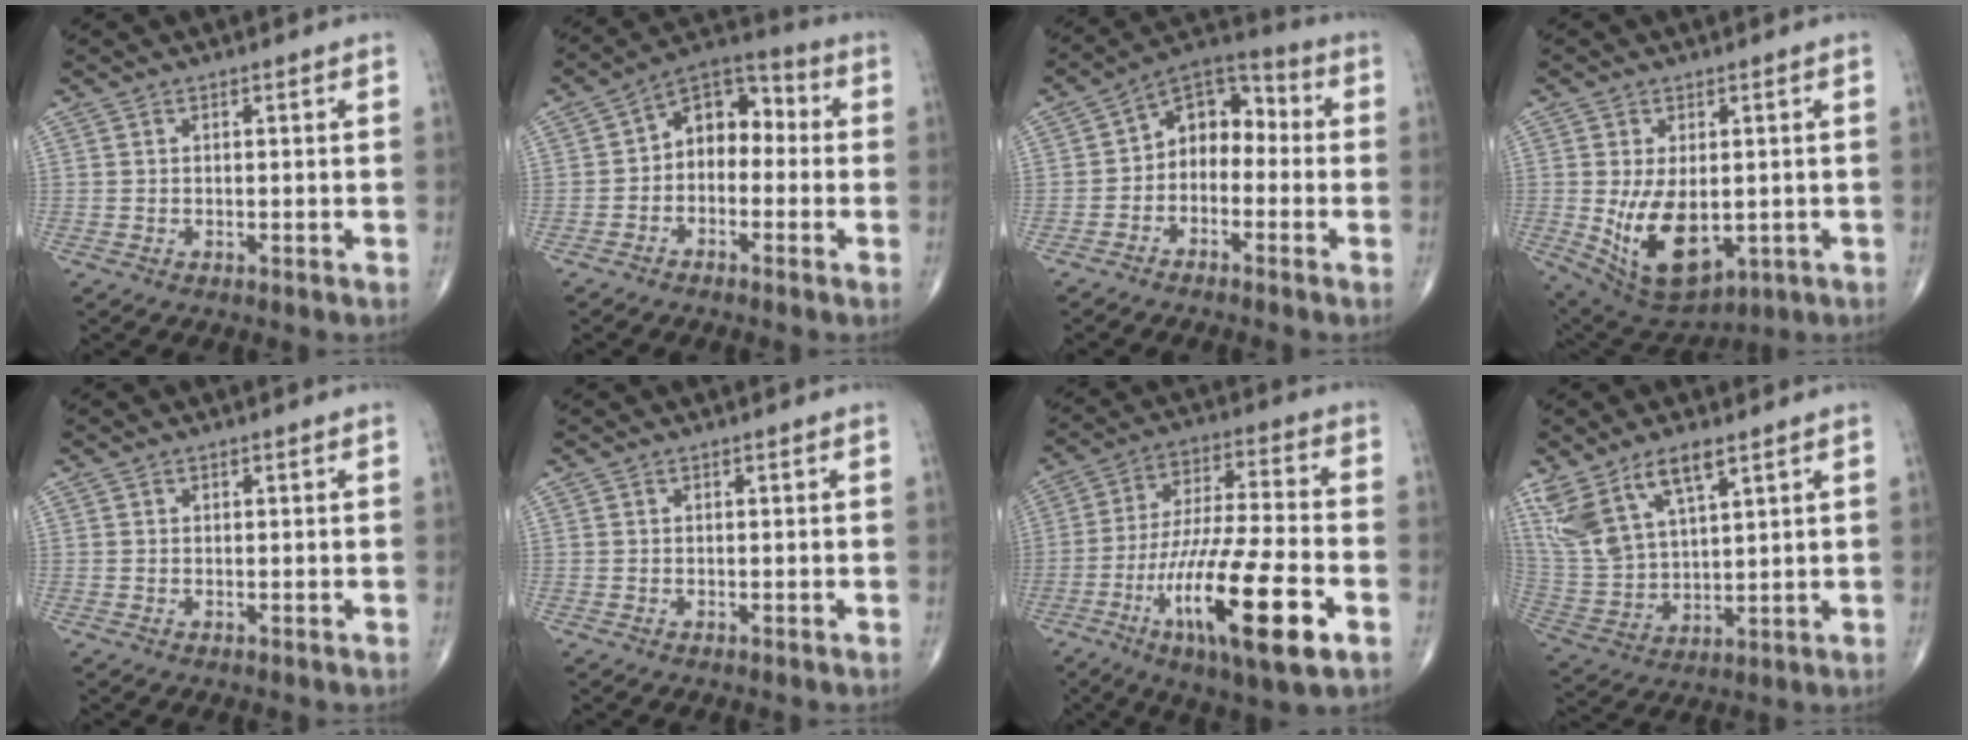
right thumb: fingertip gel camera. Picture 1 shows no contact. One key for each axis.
{"total": 9.3, "fx": -0.7, "fy": 6.5, "fz": 6.6, "tx": -0.067, "ty": 0.043, "tz": -0.034}
{"total": 9.4, "fx": -1.4, "fy": 6.7, "fz": 6.4, "tx": -0.064, "ty": 0.049, "tz": -0.045}
{"total": 13.1, "fx": -1.8, "fy": 7.5, "fz": 10.6, "tx": -0.171, "ty": -0.014, "tz": -0.002}
{"total": 0.0}
{"total": 0.0}
{"total": 21.5, "fx": -8.4, "fy": 4.7, "fz": 19.2, "tx": -0.369, "ty": 0.012, "tz": -0.140}
{"total": 13.4, "fx": 8.0, "fy": 5.6, "fz": 9.2, "tx": -0.184, "ty": -0.023, "tz": 0.170}